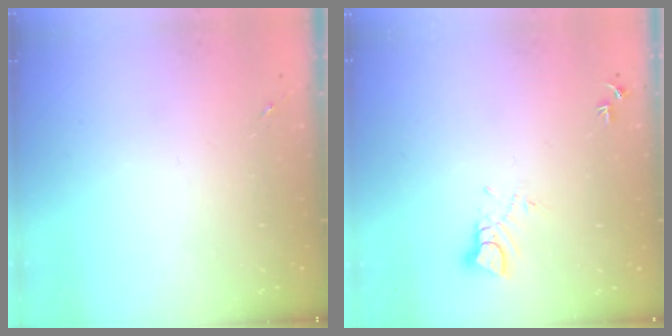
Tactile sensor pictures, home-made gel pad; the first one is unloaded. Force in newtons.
{"total": 3.8, "press": 3.8, "slide": 0.2}